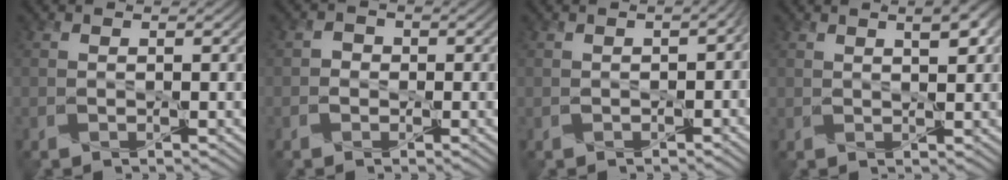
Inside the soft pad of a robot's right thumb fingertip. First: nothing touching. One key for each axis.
{"total": 1.3, "fx": -0.5, "fy": 1.2, "fz": 0.2, "tx": -0.002, "ty": 0.001, "tz": -0.010}
{"total": 1.3, "fx": -0.5, "fy": 0.9, "fz": 0.8, "tx": -0.016, "ty": -0.004, "tz": -0.007}
{"total": 2.8, "fx": 1.4, "fy": 0.9, "fz": 2.2, "tx": -0.039, "ty": 0.002, "tz": 0.029}